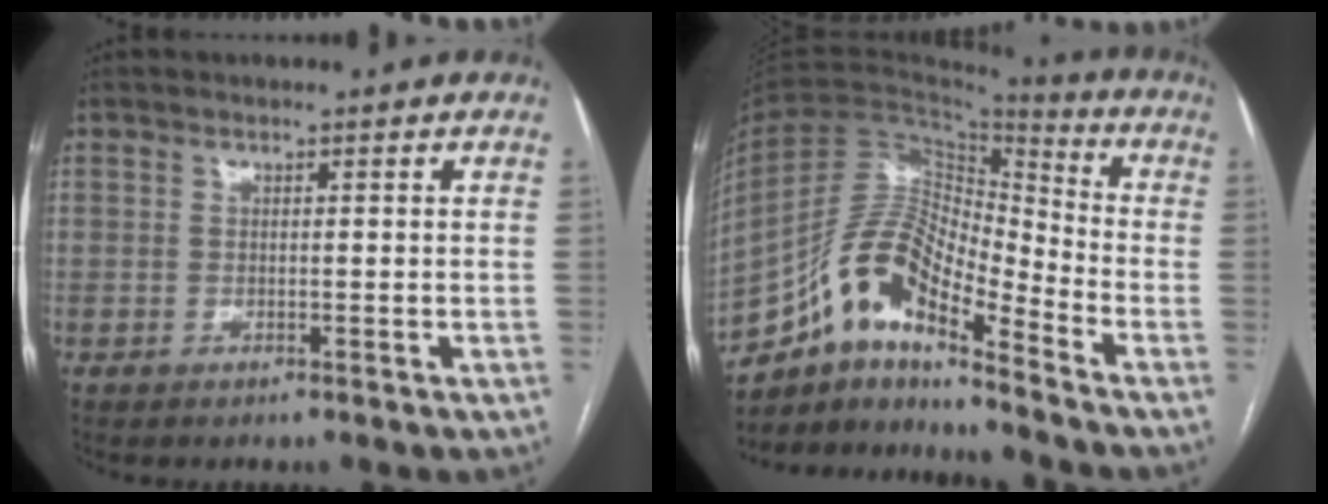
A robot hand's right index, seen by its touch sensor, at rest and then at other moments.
{"total": 14.5, "force": [-9.7, 3.7, 10.1], "torque": [-0.192, 0.032, -0.172]}